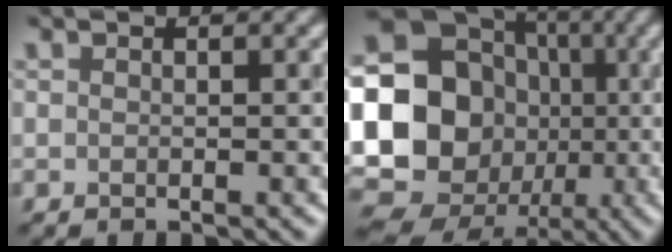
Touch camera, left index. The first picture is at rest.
{"total": 21.8, "force": [-3.2, 20.4, 7.1], "torque": [-0.195, 0.008, -0.084]}